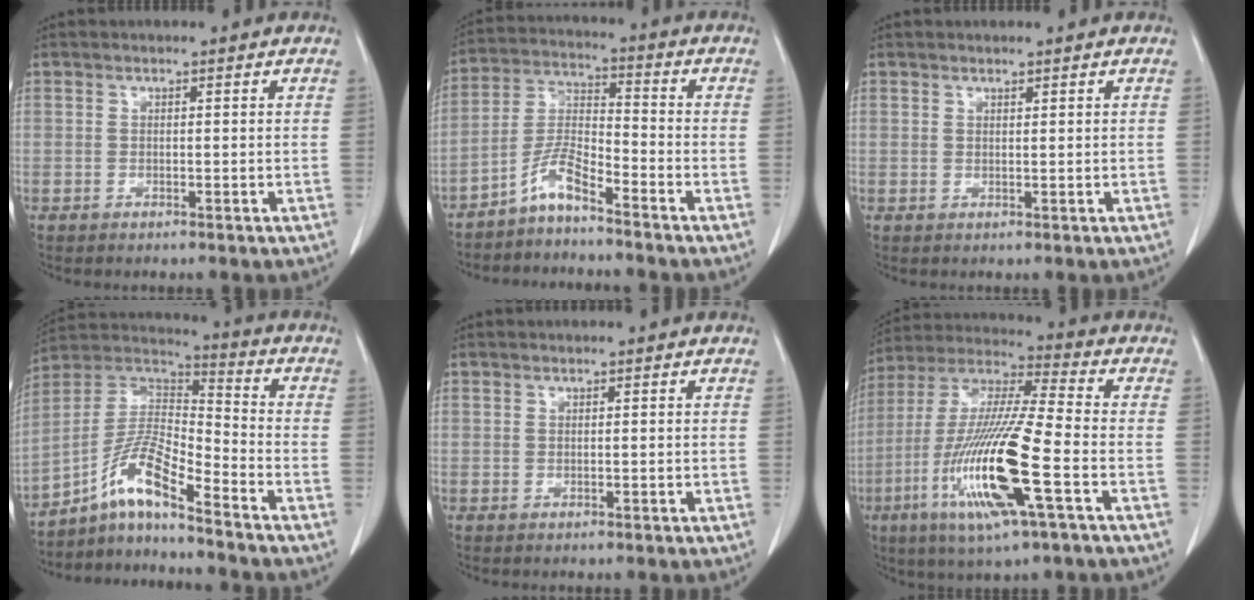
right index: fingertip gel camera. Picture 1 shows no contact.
{"total": 6.0, "force": [-4.6, 0.7, 3.7], "torque": [-0.087, 0.001, -0.095]}
{"total": 0.0}
{"total": 10.7, "force": [-7.5, 0.8, 7.6], "torque": [-0.159, 0.019, -0.139]}
{"total": 0.0}
{"total": 18.7, "force": [-6.1, 1.1, 17.6], "torque": [-0.370, -0.023, -0.117]}